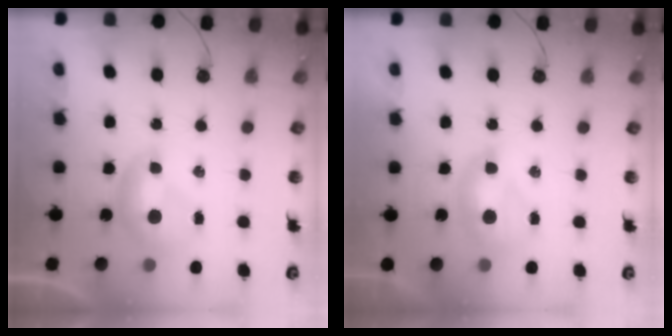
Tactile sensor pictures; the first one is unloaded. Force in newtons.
{"total": 1.7, "press": 1.6, "slide": 0.3}